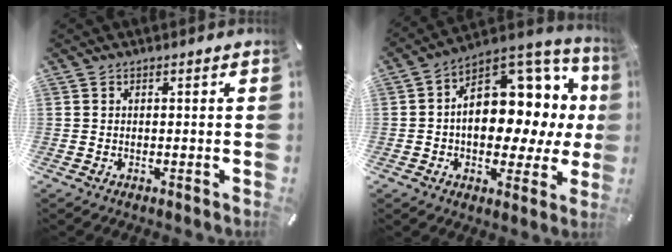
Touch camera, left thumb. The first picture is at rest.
{"total": 15.8, "force": [2.2, 11.0, 11.1], "torque": [-0.134, -0.037, 0.041]}